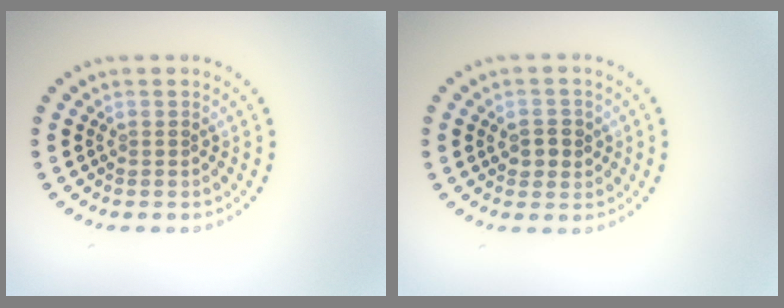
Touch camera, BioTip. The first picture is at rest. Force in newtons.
{"total": 2.3, "press": 2.2, "slide": 0.4}